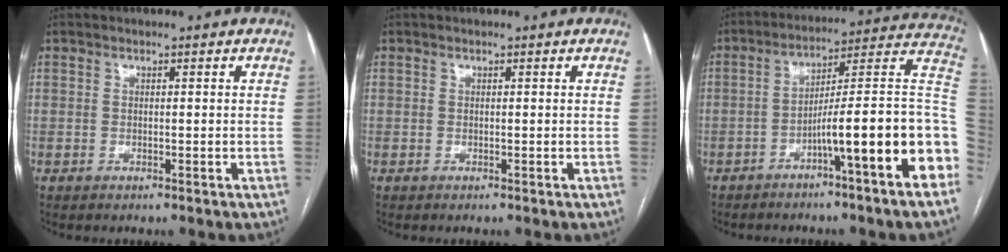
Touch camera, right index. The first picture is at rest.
{"total": 0.0}
{"total": 17.2, "force": [-6.4, -0.2, 16.0], "torque": [-0.167, 0.037, -0.095]}